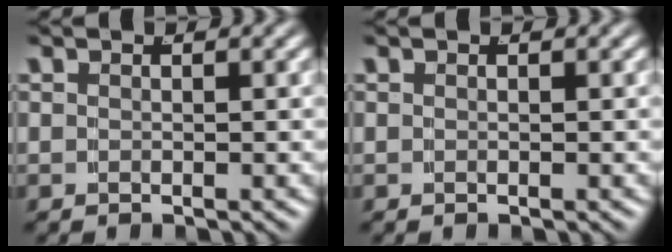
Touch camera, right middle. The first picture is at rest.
{"total": 0.0}